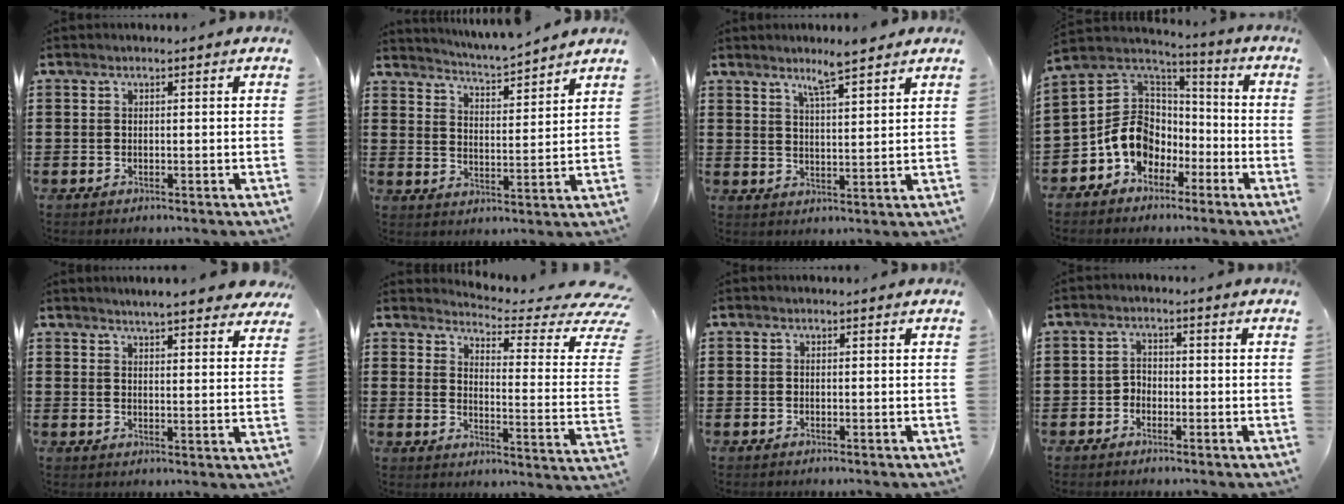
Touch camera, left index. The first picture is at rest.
{"total": 4.1, "force": [4.0, -0.7, 0.4], "torque": [-0.028, -0.034, 0.064]}
{"total": 5.1, "force": [4.3, 0.0, 2.9], "torque": [-0.058, -0.009, 0.073]}
{"total": 10.0, "force": [-3.5, 8.5, 3.9], "torque": [-0.117, 0.004, -0.068]}
{"total": 4.7, "force": [4.6, -0.2, 1.3], "torque": [-0.042, -0.017, 0.081]}
{"total": 4.3, "force": [3.5, 0.1, 2.5], "torque": [-0.043, -0.044, 0.048]}
{"total": 0.0}
{"total": 1.8, "force": [-1.4, 1.1, 0.3], "torque": [-0.011, 0.004, -0.031]}